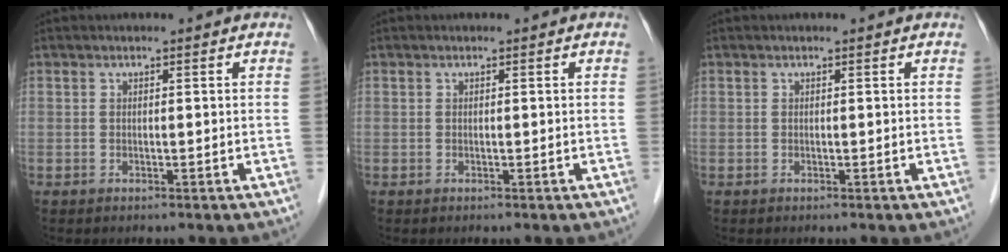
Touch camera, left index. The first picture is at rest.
{"total": 0.0}
{"total": 0.0}